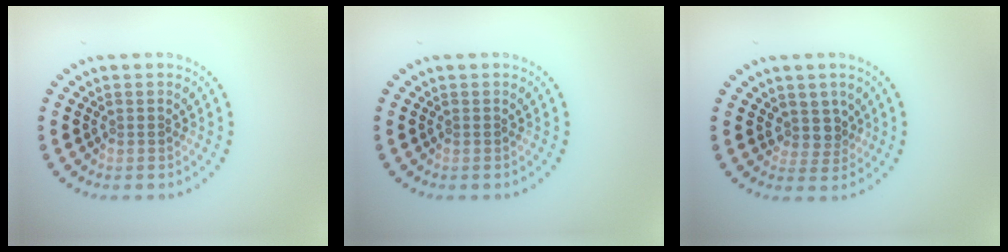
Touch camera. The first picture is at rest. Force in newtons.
{"total": 0.0}
{"total": 2.3, "press": 1.7, "slide": 1.5}